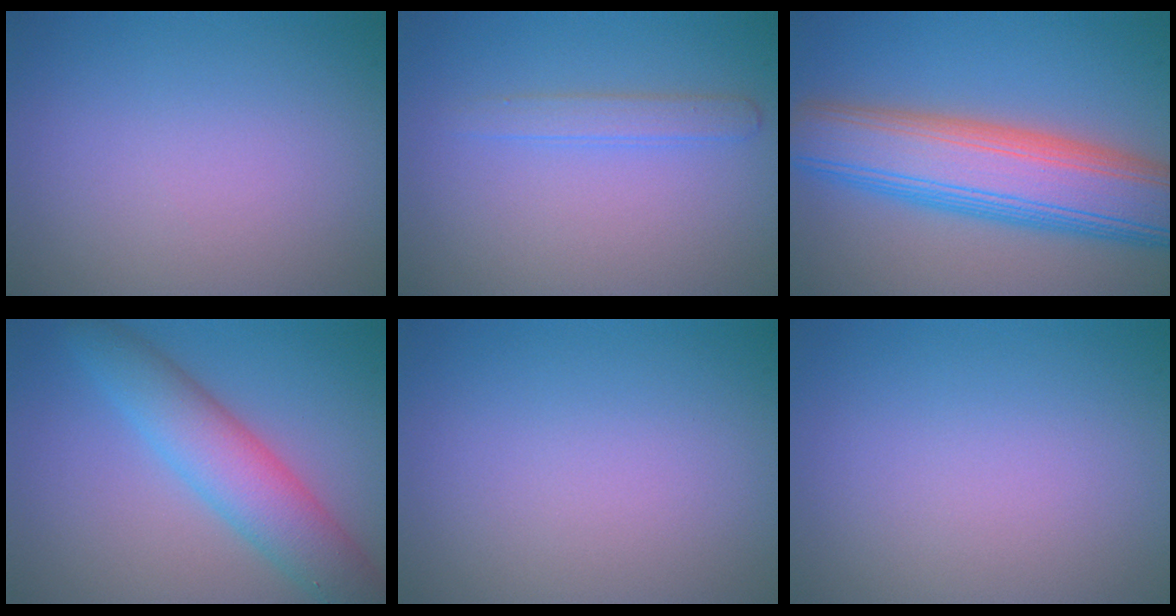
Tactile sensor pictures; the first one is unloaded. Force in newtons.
{"total": 1.6, "press": 1.6, "slide": 0.1}
{"total": 10.8, "press": 10.7, "slide": 0.8}
{"total": 6.1, "press": 6.1, "slide": 0.2}
{"total": 0.0}
{"total": 0.0}